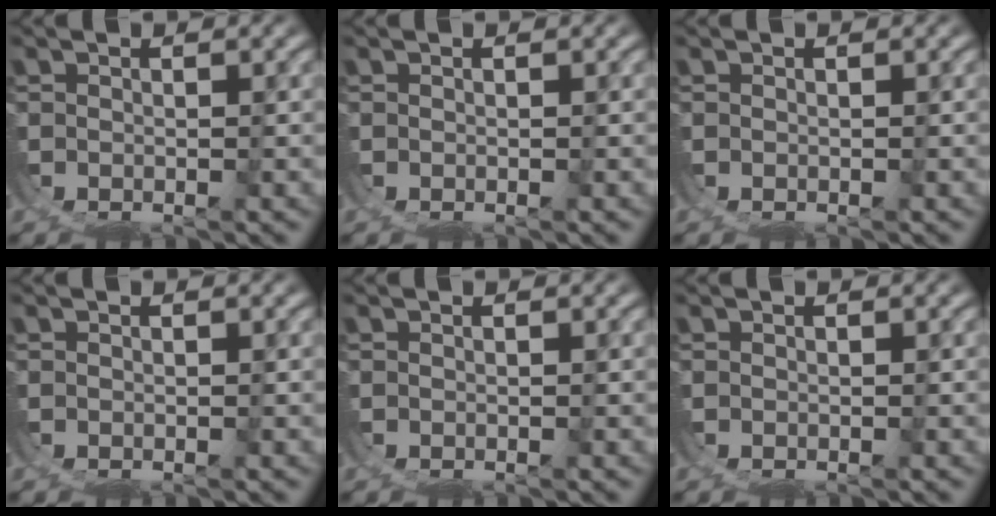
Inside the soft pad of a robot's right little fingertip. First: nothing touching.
{"total": 0.0}
{"total": 0.0}
{"total": 0.0}
{"total": 0.0}
{"total": 0.0}